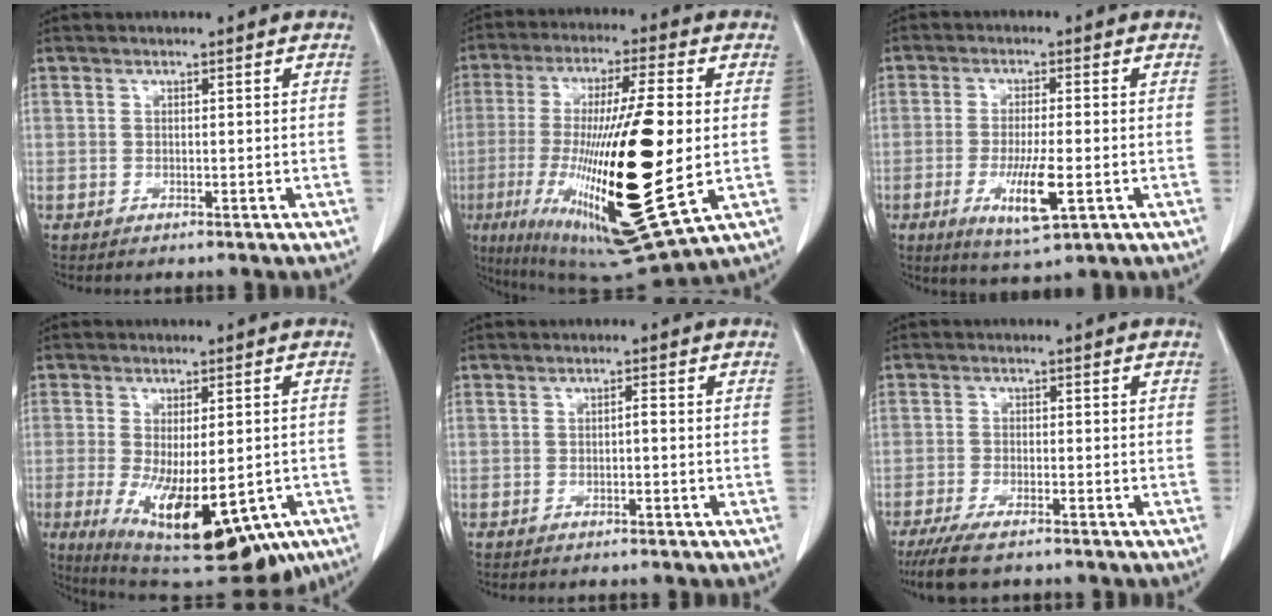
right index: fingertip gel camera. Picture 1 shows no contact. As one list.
[{"total": 26.3, "force": [-3.7, 3.8, 25.8], "torque": [-0.482, -0.042, -0.057]}, {"total": 8.0, "force": [-2.5, 1.0, 7.5], "torque": [-0.137, -0.019, -0.039]}, {"total": 20.8, "force": [-9.2, 8.1, 16.8], "torque": [-0.257, -0.029, -0.123]}, {"total": 0.7, "force": [-0.2, 0.0, 0.6], "torque": [-0.010, 0.002, -0.004]}, {"total": 6.1, "force": [-4.8, 1.2, 3.6], "torque": [-0.067, -0.015, -0.082]}]